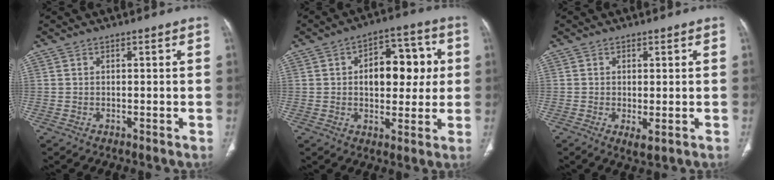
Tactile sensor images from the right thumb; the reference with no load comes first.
{"total": 13.4, "force": [1.8, 8.1, 10.5], "torque": [-0.101, 0.021, 0.024]}
{"total": 2.4, "force": [-0.5, 0.9, 2.2], "torque": [-0.045, -0.010, -0.005]}